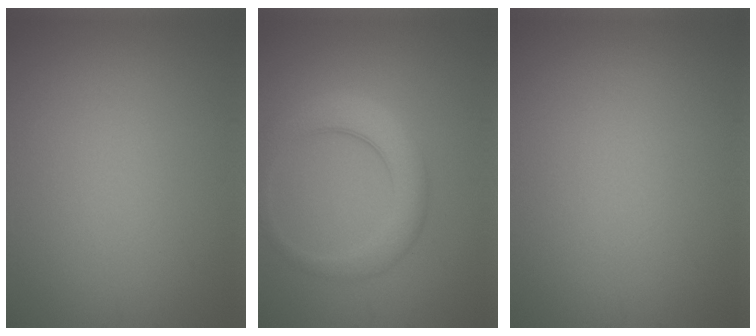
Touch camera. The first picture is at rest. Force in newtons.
{"total": 4.6, "press": 4.6, "slide": 0.2}
{"total": 0.0}